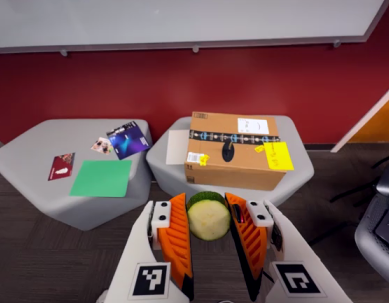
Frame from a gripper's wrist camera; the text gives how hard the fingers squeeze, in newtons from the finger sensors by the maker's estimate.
{"total": 11.8, "left": 11.9, "right": 11.6}